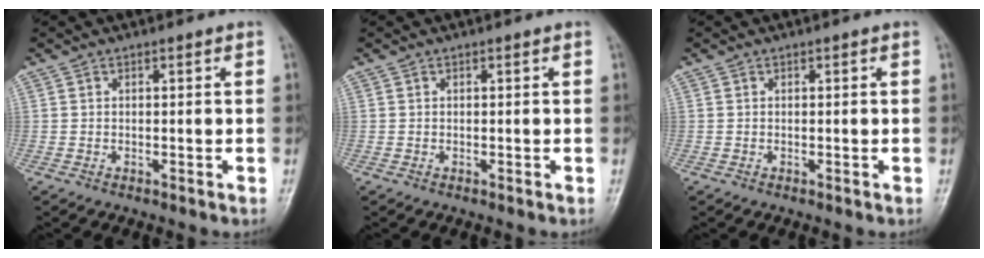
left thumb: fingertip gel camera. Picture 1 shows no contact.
{"total": 0.0}
{"total": 0.0}